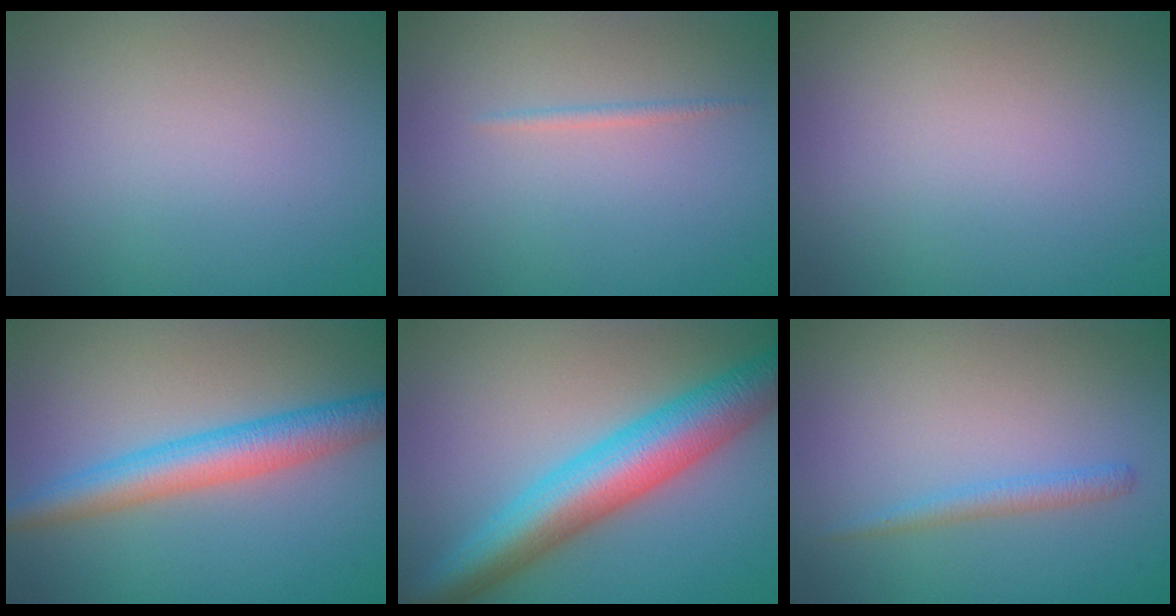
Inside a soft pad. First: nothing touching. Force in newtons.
{"total": 0.7, "press": 0.7, "slide": 0.1}
{"total": 0.0}
{"total": 5.0, "press": 5.0, "slide": 0.1}
{"total": 8.4, "press": 8.4, "slide": 0.1}
{"total": 1.5, "press": 1.5, "slide": 0.0}